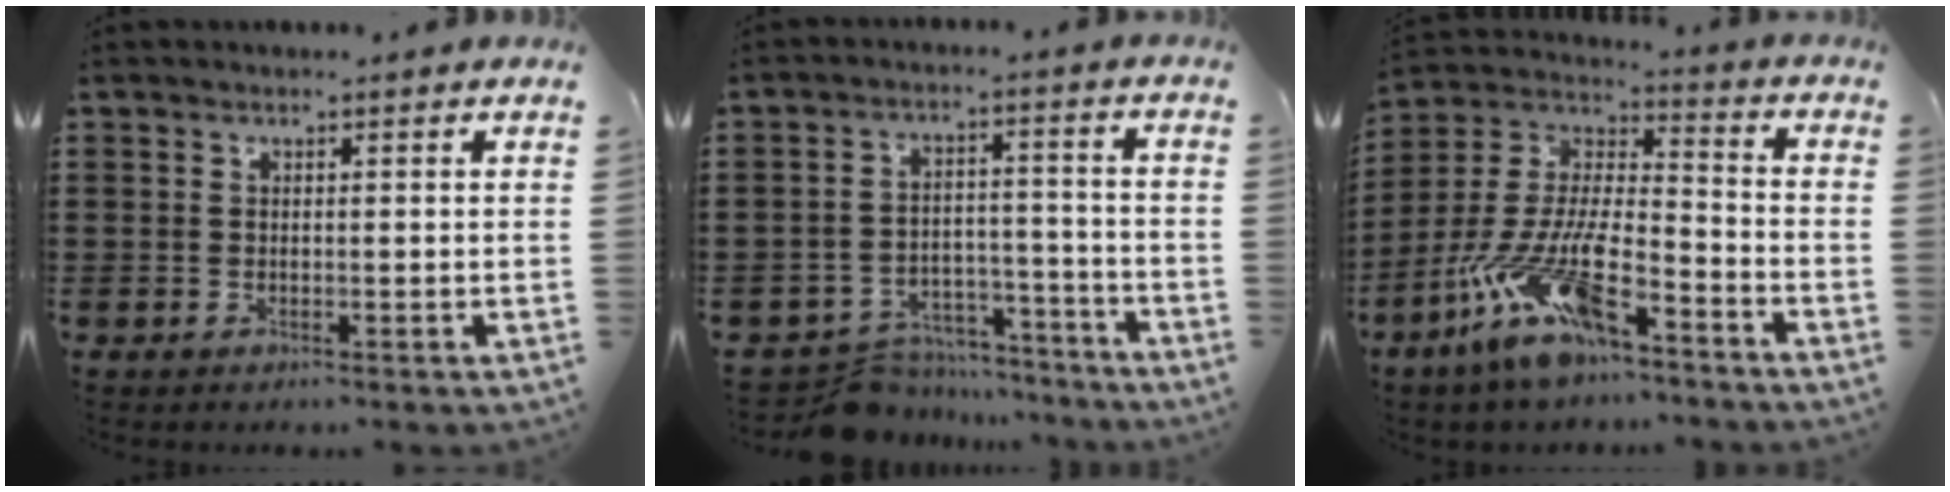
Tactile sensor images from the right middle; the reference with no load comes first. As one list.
[{"total": 6.7, "force": [-6.5, 1.4, 0.7], "torque": [-0.014, 0.019, -0.128]}, {"total": 13.2, "force": [-9.1, 3.1, 9.1], "torque": [-0.213, -0.002, -0.185]}]